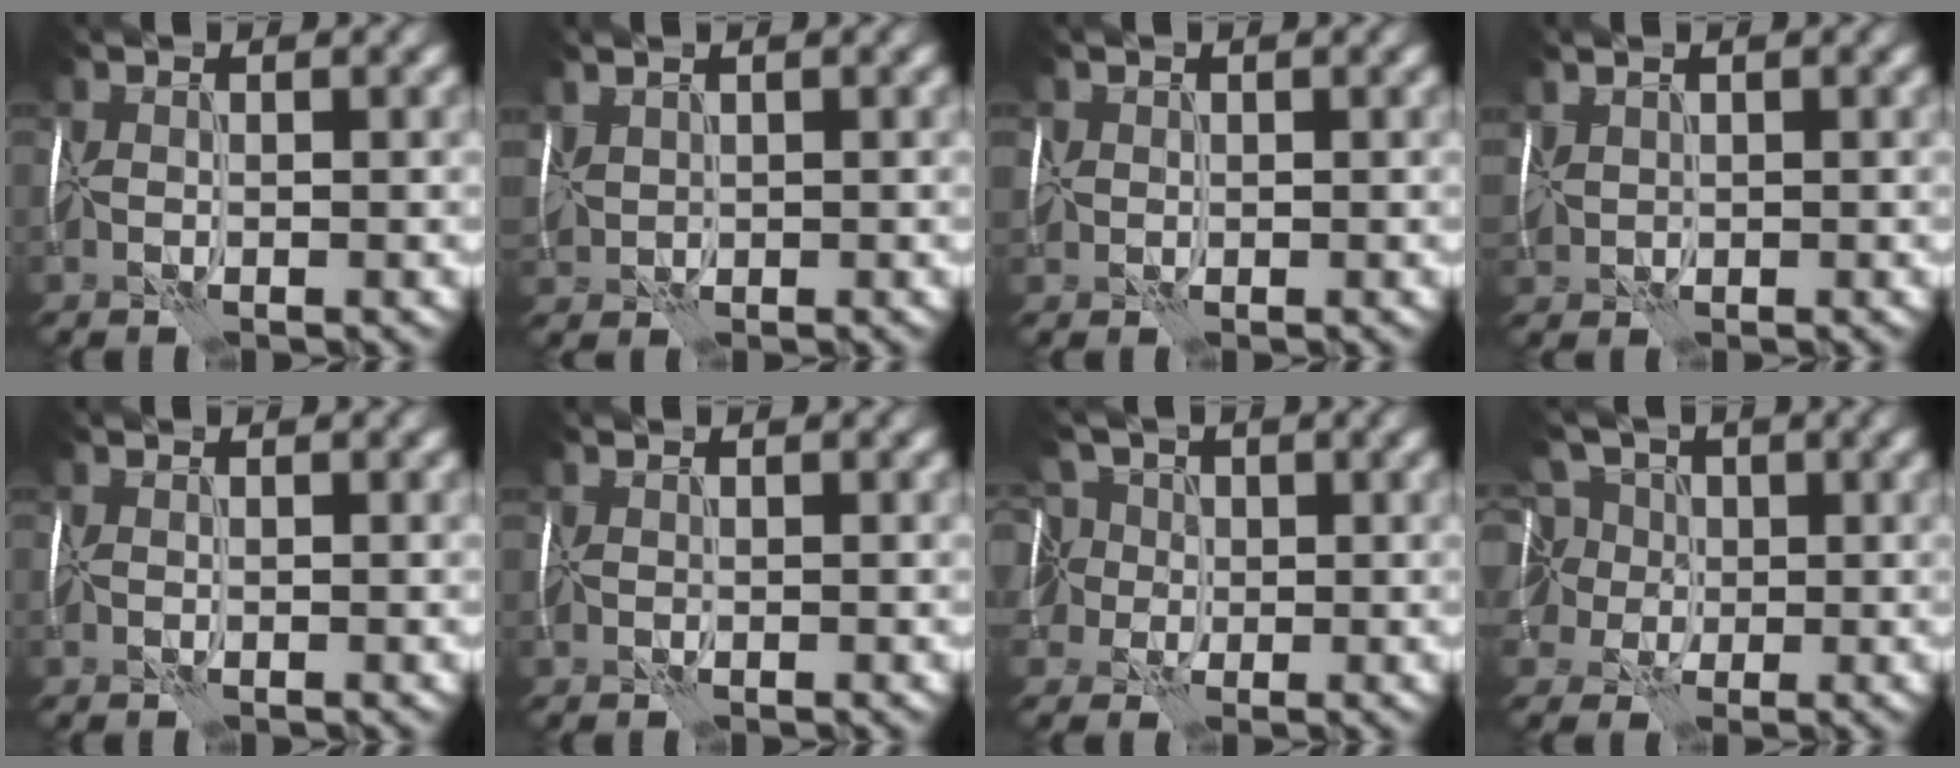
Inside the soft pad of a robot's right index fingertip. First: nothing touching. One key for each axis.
{"total": 2.1, "fx": 1.0, "fy": 1.4, "fz": 1.3, "tx": -0.041, "ty": 0.007, "tz": 0.023}
{"total": 1.2, "fx": 0.1, "fy": 1.2, "fz": 0.1, "tx": -0.002, "ty": 0.001, "tz": 0.001}
{"total": 1.7, "fx": 0.8, "fy": 1.1, "fz": 0.9, "tx": -0.032, "ty": 0.007, "tz": 0.020}
{"total": 0.0}
{"total": 0.0}
{"total": 8.4, "fx": 2.0, "fy": 6.4, "fz": 5.1, "tx": -0.085, "ty": 0.030, "tz": -0.011}
{"total": 9.4, "fx": 2.4, "fy": 7.3, "fz": 5.5, "tx": -0.087, "ty": 0.030, "tz": -0.006}